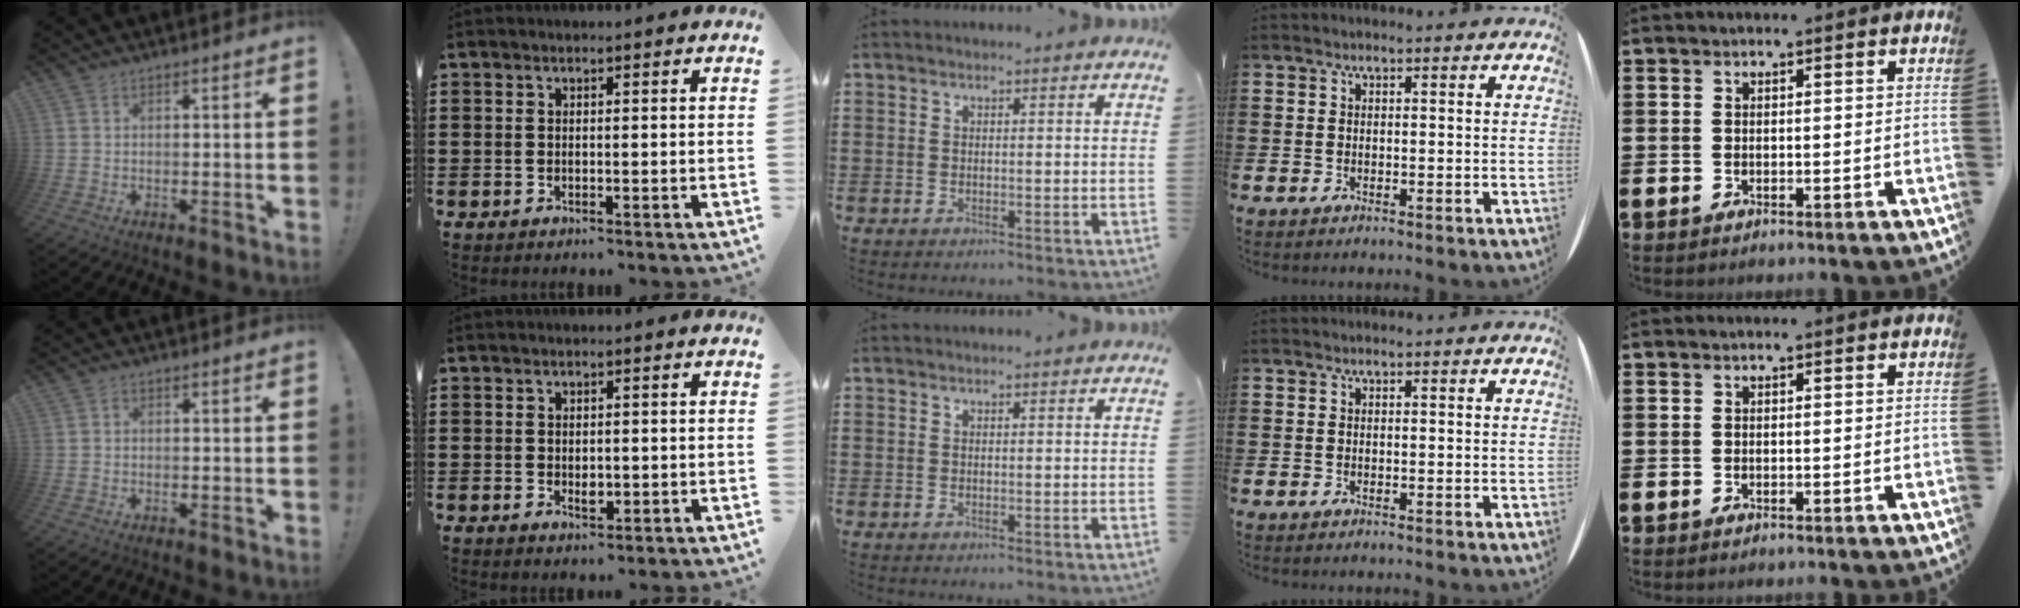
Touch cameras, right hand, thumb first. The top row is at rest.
{"thumb": {"total": 0.6, "force": [-0.3, 0.4, 0.2], "torque": [-0.004, 0.001, -0.007]}, "index": {"total": 1.7, "force": [-0.1, 1.0, 1.4], "torque": [-0.025, 0.002, -0.002]}}